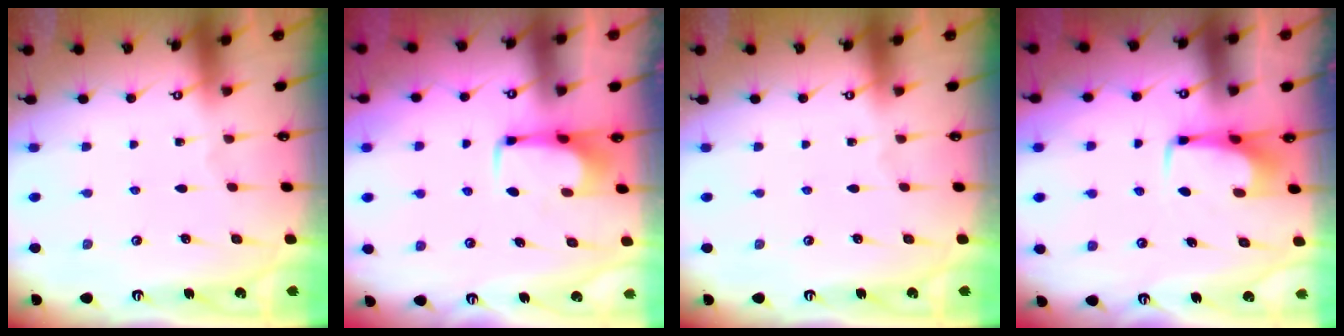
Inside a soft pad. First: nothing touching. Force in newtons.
{"total": 1.6, "press": 1.6, "slide": 0.5}
{"total": 0.0}
{"total": 3.0, "press": 2.9, "slide": 0.4}